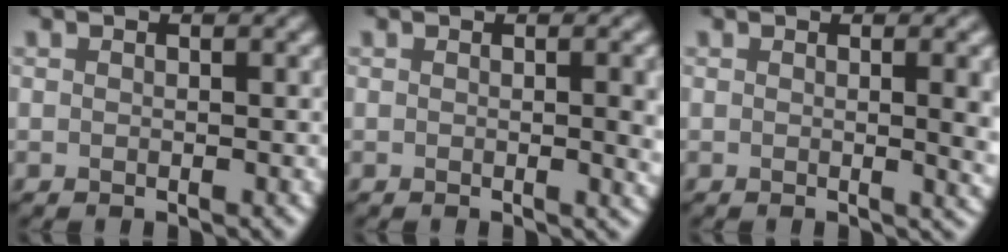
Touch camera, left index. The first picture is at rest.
{"total": 3.2, "force": [0.1, 0.9, 3.0], "torque": [-0.029, 0.002, -0.001]}
{"total": 4.6, "force": [0.2, 1.5, 4.4], "torque": [-0.039, -0.001, 0.004]}